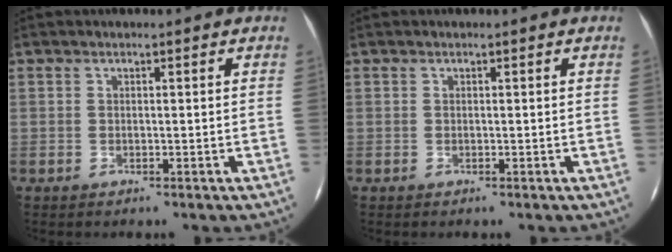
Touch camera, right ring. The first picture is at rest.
{"total": 0.0}